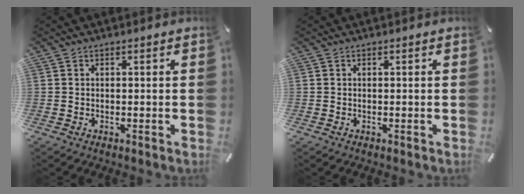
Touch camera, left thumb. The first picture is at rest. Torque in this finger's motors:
{"motor_torque": [0.00, 0.00, -0.05, -0.05, -0.01]}